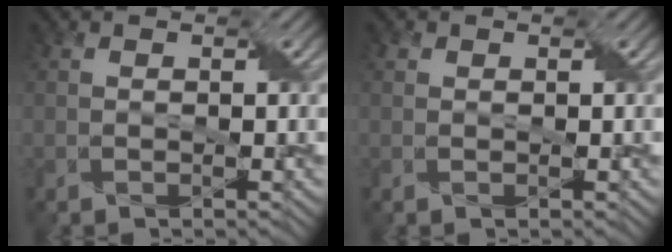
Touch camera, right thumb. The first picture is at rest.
{"total": 0.7, "force": [0.3, -0.1, -0.6], "torque": [0.003, 0.003, -0.002]}